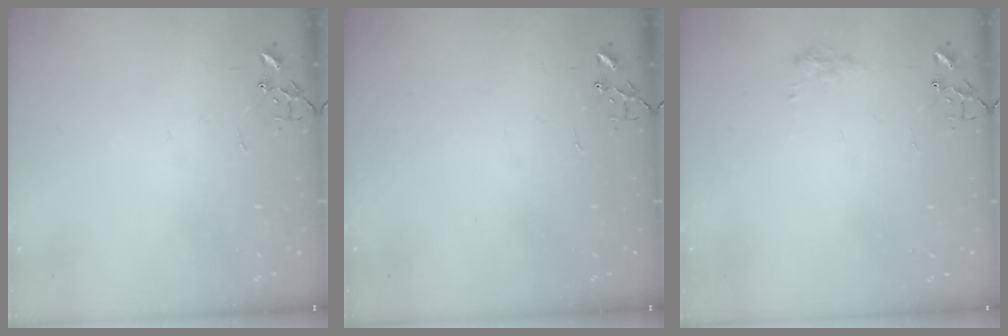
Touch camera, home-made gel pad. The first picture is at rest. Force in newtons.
{"total": 0.0}
{"total": 7.7, "press": 7.7, "slide": 0.4}